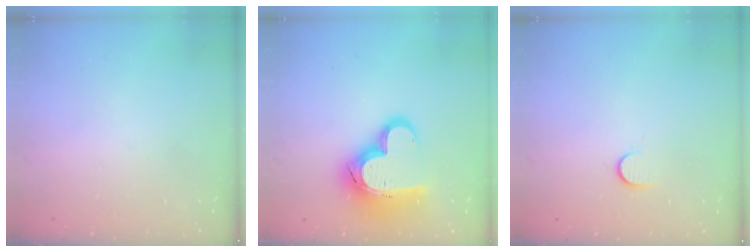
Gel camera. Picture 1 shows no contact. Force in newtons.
{"total": 19.3, "press": 19.2, "slide": 1.8}
{"total": 5.7, "press": 5.6, "slide": 0.7}